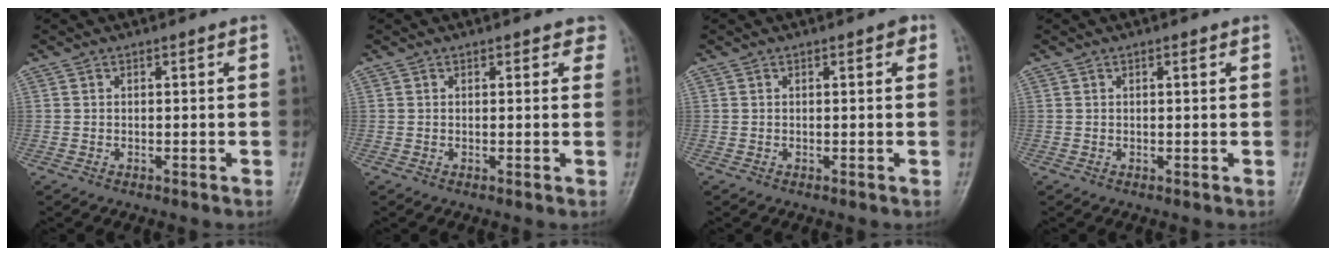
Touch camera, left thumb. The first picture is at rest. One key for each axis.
{"total": 2.0, "fx": 1.4, "fy": 1.2, "fz": 0.9, "tx": 0.014, "ty": -0.003, "tz": 0.008}
{"total": 1.4, "fx": 0.6, "fy": 0.6, "fz": 1.2, "tx": -0.011, "ty": 0.001, "tz": 0.005}
{"total": 0.8, "fx": 0.4, "fy": 0.2, "fz": 0.7, "tx": -0.012, "ty": 0.000, "tz": 0.005}